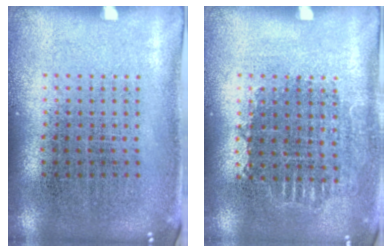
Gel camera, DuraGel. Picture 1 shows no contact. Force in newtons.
{"total": 0.8, "press": 0.7, "slide": 0.3}